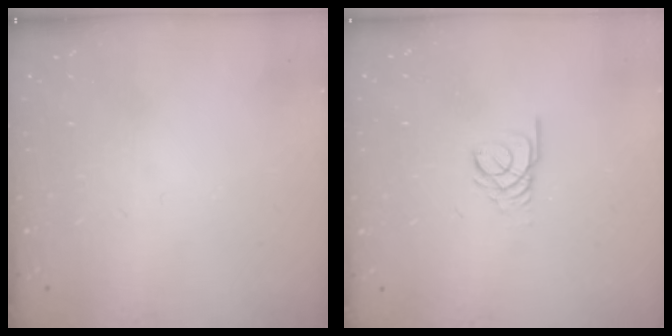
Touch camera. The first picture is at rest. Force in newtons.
{"total": 2.5, "press": 2.5, "slide": 0.2}